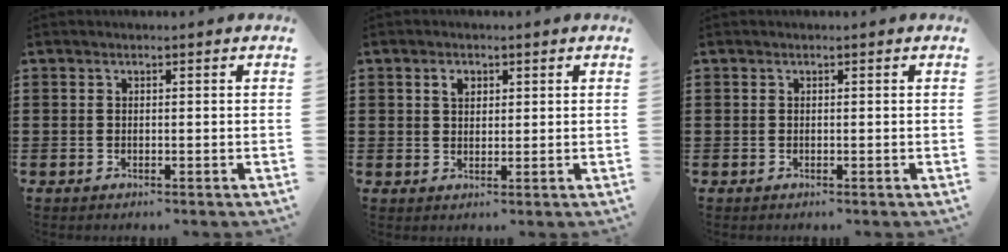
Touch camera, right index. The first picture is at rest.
{"total": 2.0, "force": [1.0, 1.4, 1.1], "torque": [-0.026, 0.007, 0.018]}
{"total": 0.0}